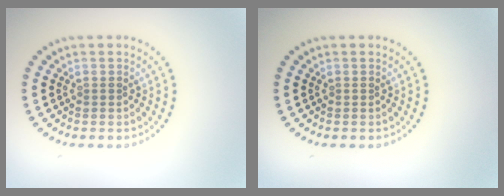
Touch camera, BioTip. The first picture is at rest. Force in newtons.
{"total": 0.0}